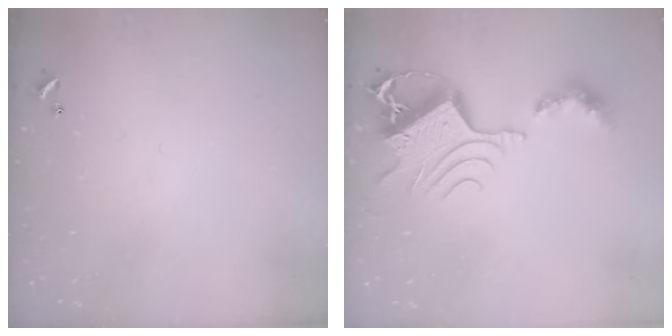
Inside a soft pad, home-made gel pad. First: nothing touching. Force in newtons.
{"total": 10.9, "press": 10.9, "slide": 1.2}